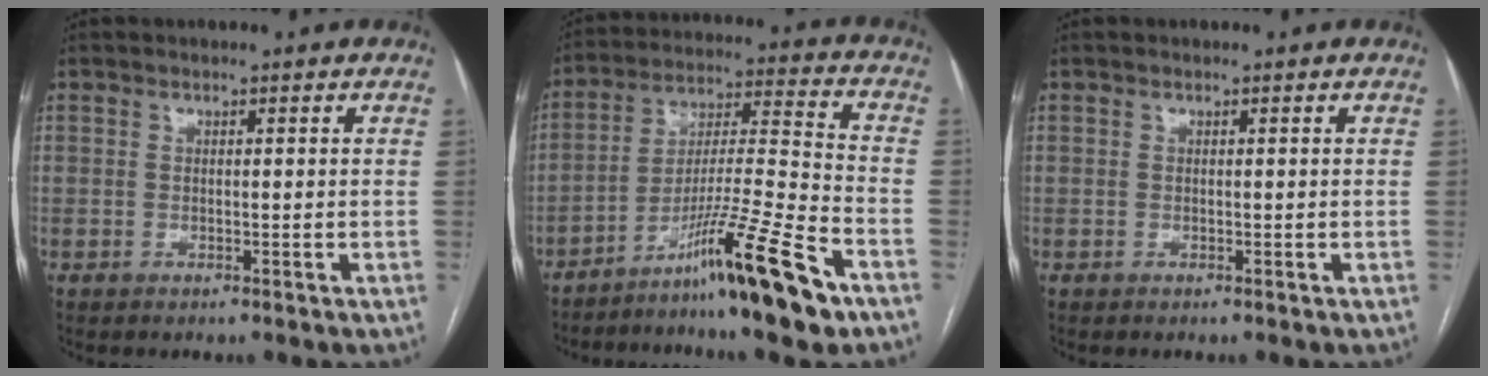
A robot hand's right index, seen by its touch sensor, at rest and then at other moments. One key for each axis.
{"total": 16.3, "fx": -10.4, "fy": -1.0, "fz": 12.5, "tx": -0.222, "ty": -0.015, "tz": -0.179}
{"total": 0.0}